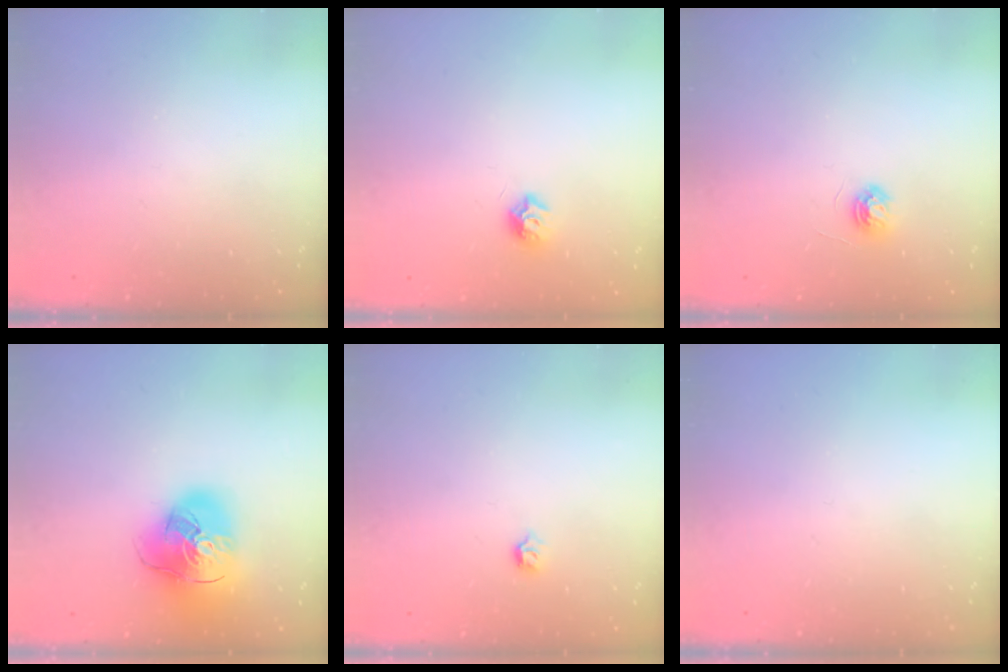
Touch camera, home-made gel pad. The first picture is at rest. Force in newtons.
{"total": 7.4, "press": 7.4, "slide": 0.9}
{"total": 4.4, "press": 4.4, "slide": 0.5}
{"total": 19.7, "press": 19.5, "slide": 2.7}
{"total": 3.4, "press": 3.3, "slide": 0.7}
{"total": 0.0}